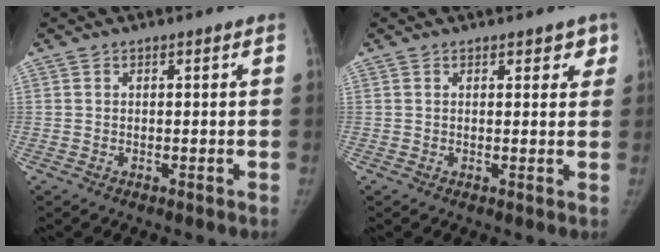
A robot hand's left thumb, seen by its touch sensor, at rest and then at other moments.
{"total": 2.7, "force": [1.8, 1.6, 1.4], "torque": [0.015, -0.006, 0.018]}